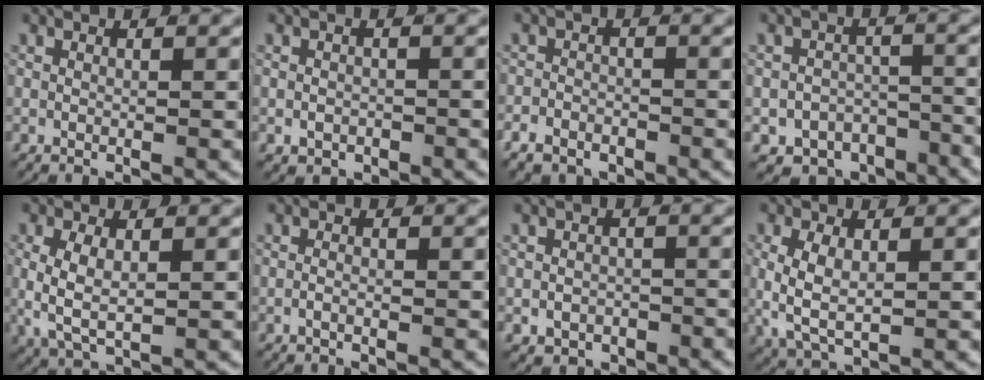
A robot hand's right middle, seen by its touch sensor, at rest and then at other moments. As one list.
[{"total": 1.8, "force": [-1.0, 1.3, 0.6], "torque": [0.000, -0.006, -0.014]}, {"total": 2.8, "force": [-2.3, 1.5, 0.6], "torque": [0.000, -0.002, -0.043]}, {"total": 11.2, "force": [-8.8, 6.5, 2.2], "torque": [-0.014, -0.027, -0.141]}, {"total": 4.6, "force": [0.0, 2.9, 3.5], "torque": [-0.094, -0.014, 0.011]}, {"total": 0.9, "force": [-0.7, 0.0, 0.5], "torque": [-0.012, -0.003, -0.013]}, {"total": 3.1, "force": [-2.3, 2.0, 0.7], "torque": [0.007, -0.007, -0.036]}, {"total": 5.0, "force": [-0.1, 3.3, 3.8], "torque": [-0.102, -0.016, 0.012]}]